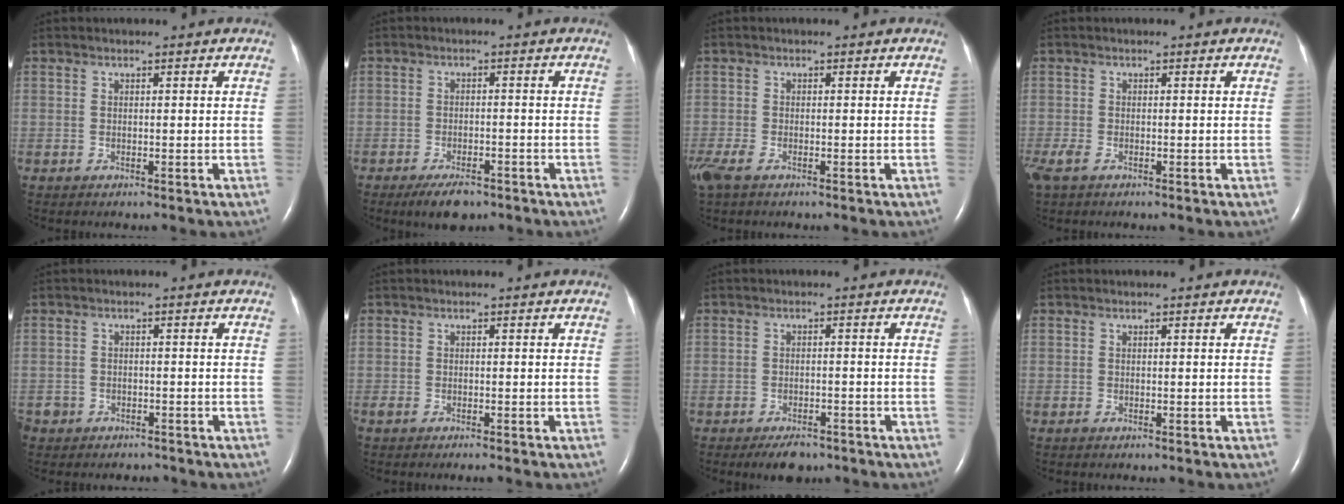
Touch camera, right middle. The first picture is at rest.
{"total": 4.5, "force": [-3.3, 1.6, 2.7], "torque": [-0.052, -0.004, -0.049]}
{"total": 4.3, "force": [-2.7, 1.9, 2.8], "torque": [-0.076, -0.014, -0.051]}
{"total": 2.9, "force": [-1.6, 1.5, 2.0], "torque": [-0.059, -0.010, -0.030]}
{"total": 4.0, "force": [-3.0, 2.6, 0.0], "torque": [-0.006, 0.007, -0.048]}
{"total": 1.4, "force": [-1.1, 0.3, 0.8], "torque": [-0.018, -0.005, -0.017]}
{"total": 3.9, "force": [-3.0, 1.7, 1.9], "torque": [-0.034, -0.002, -0.040]}
{"total": 0.0}